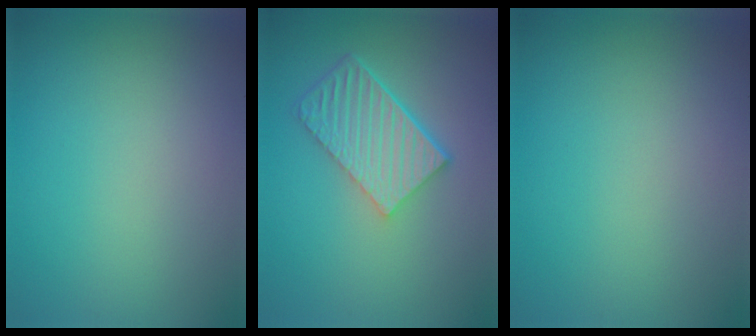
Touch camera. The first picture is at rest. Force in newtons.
{"total": 5.8, "press": 4.1, "slide": 4.1}
{"total": 0.0}